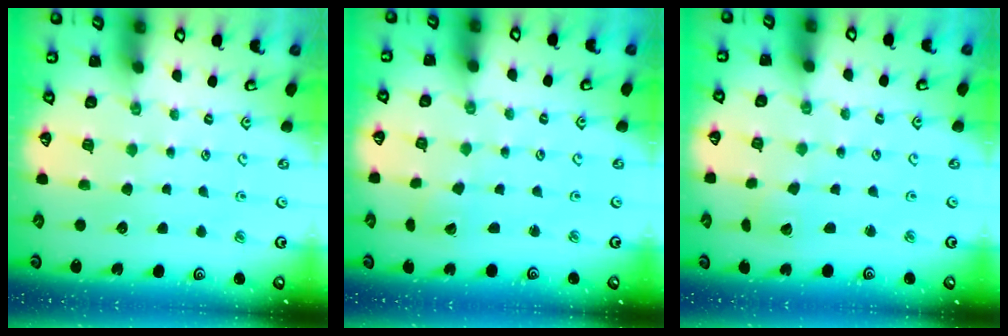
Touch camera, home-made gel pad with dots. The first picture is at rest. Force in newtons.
{"total": 2.6, "press": 2.6, "slide": 0.2}
{"total": 2.8, "press": 2.8, "slide": 0.2}